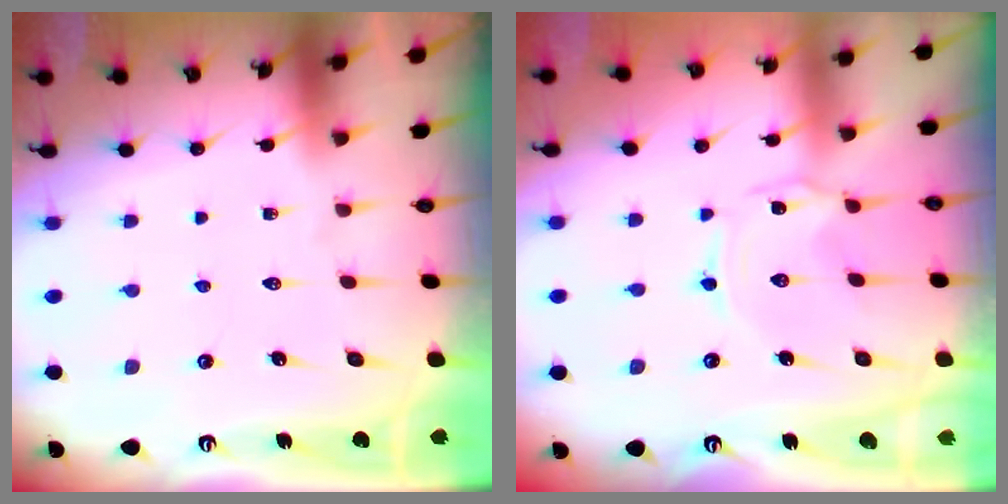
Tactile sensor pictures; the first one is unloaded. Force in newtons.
{"total": 0.5, "press": 0.5, "slide": 0.1}